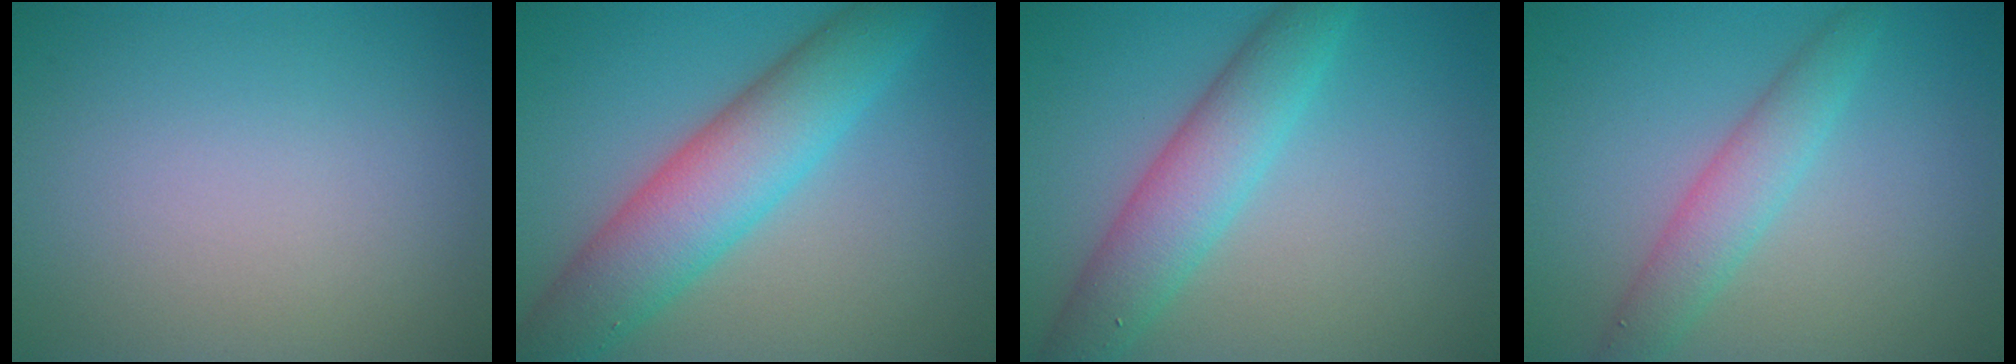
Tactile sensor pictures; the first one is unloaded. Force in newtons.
{"total": 8.0, "press": 8.0, "slide": 0.0}
{"total": 5.3, "press": 5.3, "slide": 0.2}
{"total": 3.4, "press": 3.4, "slide": 0.1}